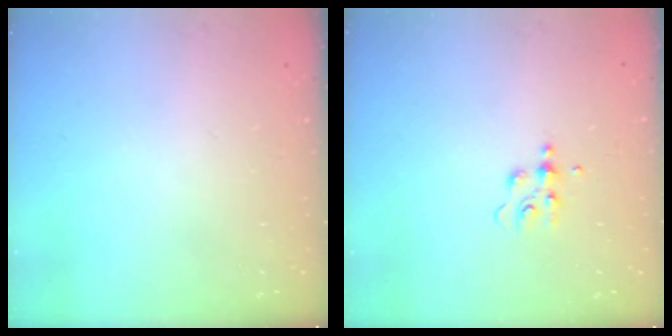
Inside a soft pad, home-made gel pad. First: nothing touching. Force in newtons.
{"total": 4.8, "press": 4.8, "slide": 0.5}